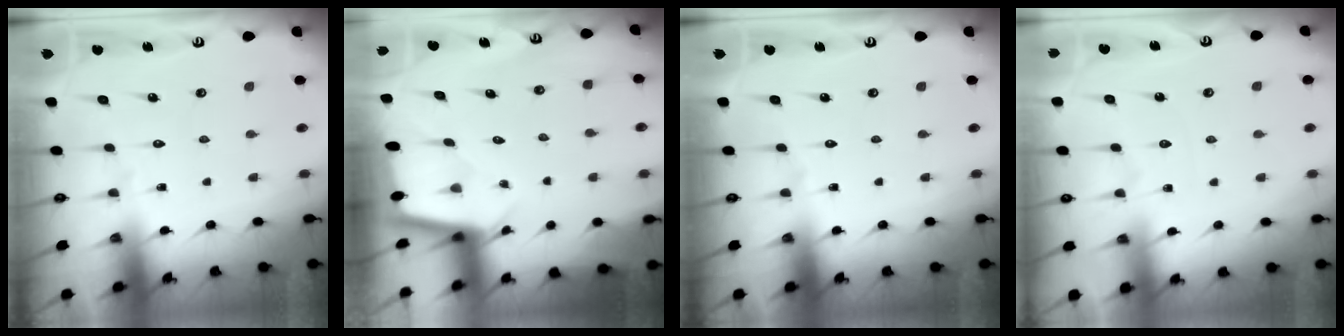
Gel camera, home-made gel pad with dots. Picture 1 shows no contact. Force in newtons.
{"total": 2.0, "press": 2.0, "slide": 0.1}
{"total": 0.0}
{"total": 1.6, "press": 1.5, "slide": 0.3}